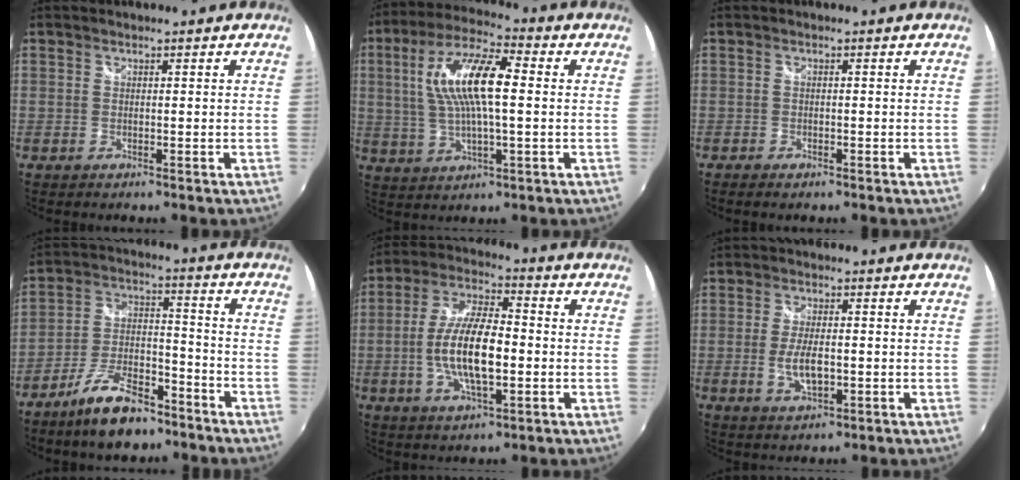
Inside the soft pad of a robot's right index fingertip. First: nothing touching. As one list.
[{"total": 13.8, "force": [1.8, 4.2, 13.0], "torque": [-0.252, 0.016, 0.032]}, {"total": 1.6, "force": [-1.2, 0.7, 0.7], "torque": [-0.018, -0.008, -0.023]}, {"total": 12.5, "force": [-9.1, 4.7, 7.2], "torque": [-0.142, 0.011, -0.154]}, {"total": 13.1, "force": [-2.0, 4.6, 12.1], "torque": [-0.245, 0.003, -0.037]}, {"total": 5.5, "force": [-1.0, 2.2, 4.9], "torque": [-0.100, -0.006, -0.017]}]